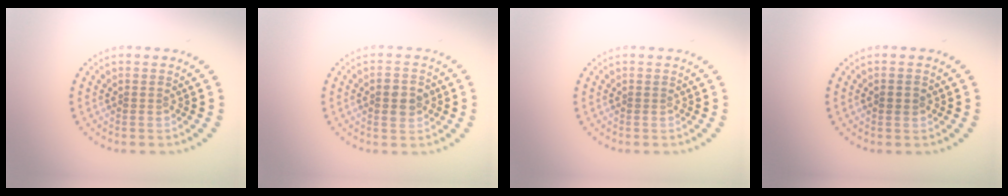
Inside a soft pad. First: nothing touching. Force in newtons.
{"total": 2.6, "press": 2.6, "slide": 0.1}
{"total": 0.0}
{"total": 1.2, "press": 1.2, "slide": 0.2}